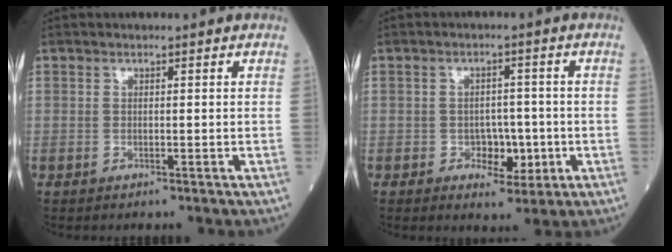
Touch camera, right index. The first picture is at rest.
{"total": 4.5, "force": [-1.2, 2.9, 3.1], "torque": [-0.032, 0.005, -0.013]}